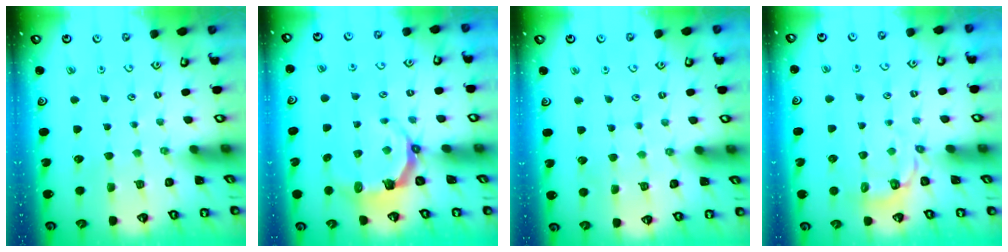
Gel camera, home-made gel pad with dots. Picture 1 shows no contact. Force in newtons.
{"total": 4.9, "press": 3.2, "slide": 3.7}
{"total": 4.5, "press": 4.5, "slide": 0.5}
{"total": 3.5, "press": 2.6, "slide": 2.4}